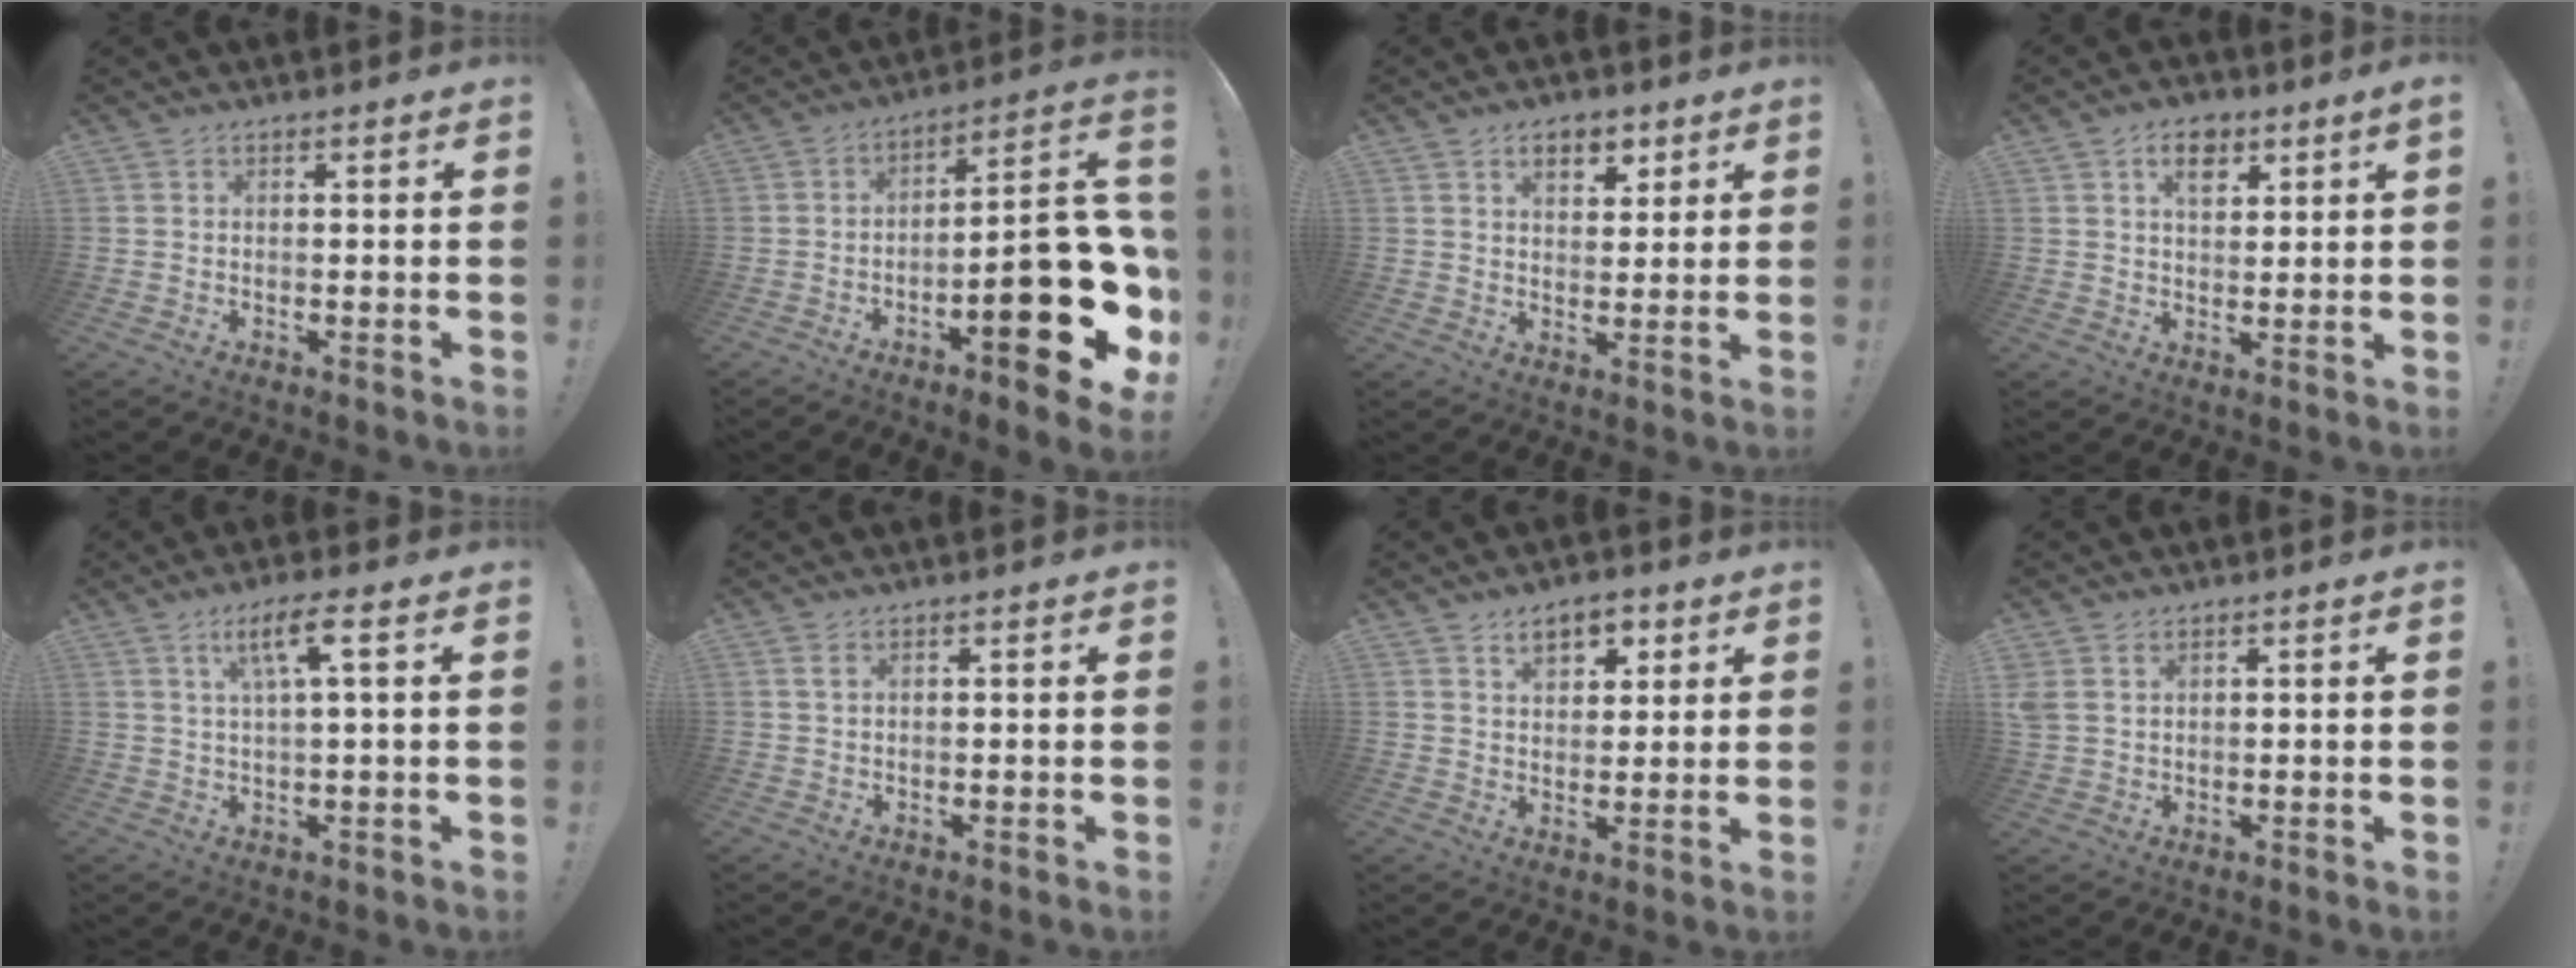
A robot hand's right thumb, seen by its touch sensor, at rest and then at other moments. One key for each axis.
{"total": 22.6, "fx": -7.6, "fy": 6.9, "fz": 20.1, "tx": -0.256, "ty": 0.044, "tz": -0.110}
{"total": 7.2, "fx": 3.9, "fy": 4.4, "fz": 4.2, "tx": -0.057, "ty": -0.010, "tz": 0.067}
{"total": 6.6, "fx": 3.6, "fy": 3.5, "fz": 4.3, "tx": -0.071, "ty": -0.004, "tz": 0.064}
{"total": 7.3, "fx": 2.5, "fy": 0.5, "fz": 6.9, "tx": -0.127, "ty": 0.004, "tz": 0.036}
{"total": 1.2, "fx": 0.5, "fy": 0.2, "fz": 1.0, "tx": -0.015, "ty": -0.002, "tz": 0.008}
{"total": 7.7, "fx": 4.2, "fy": 4.8, "fz": 4.3, "tx": -0.067, "ty": -0.008, "tz": 0.076}
{"total": 2.9, "fx": 1.5, "fy": 1.9, "fz": 1.6, "tx": -0.037, "ty": -0.001, "tz": 0.032}